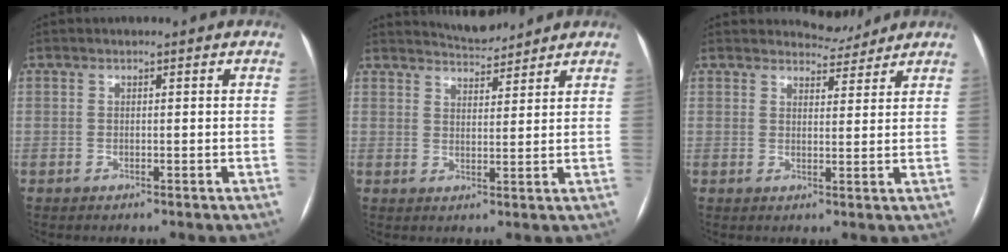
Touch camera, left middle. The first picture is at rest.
{"total": 5.0, "force": [5.0, 0.3, 0.3], "torque": [-0.012, 0.007, 0.079]}
{"total": 3.8, "force": [3.7, 0.8, -0.3], "torque": [0.000, -0.004, 0.051]}